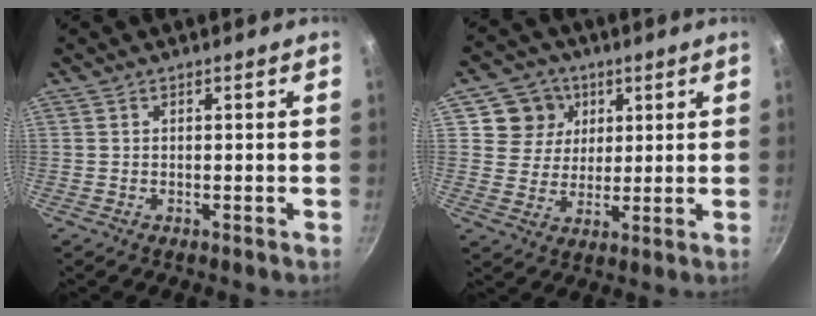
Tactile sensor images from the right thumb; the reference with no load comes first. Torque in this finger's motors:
{"motor_torque": [-0.05, 1.02, 0.06, -0.27, -0.03]}